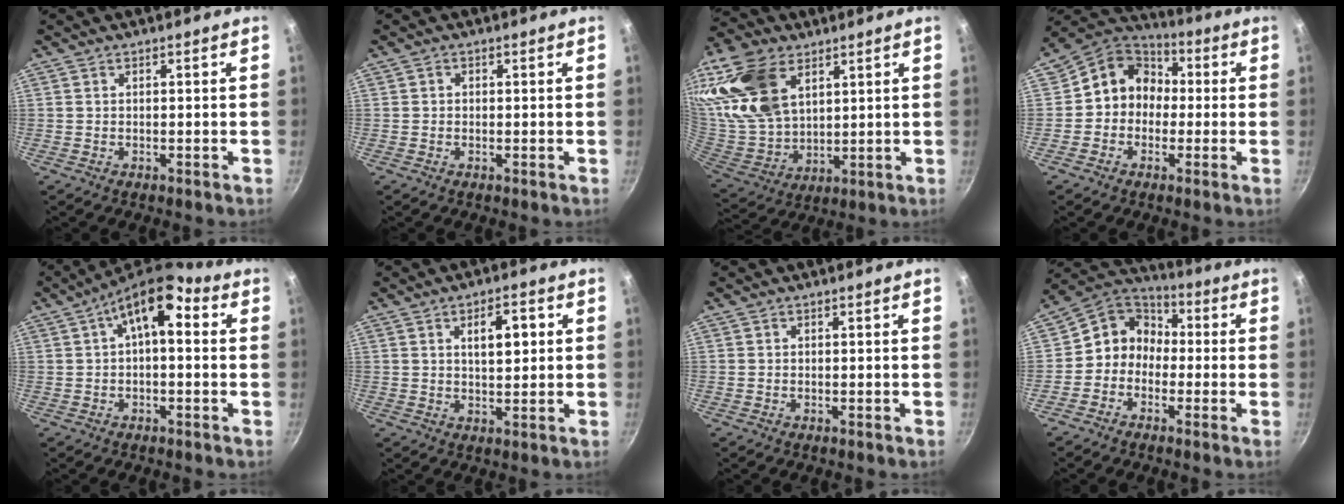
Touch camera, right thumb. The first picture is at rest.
{"total": 0.8, "force": [-0.1, 0.7, 0.1], "torque": [0.002, 0.003, -0.002]}
{"total": 21.4, "force": [9.5, 13.8, 13.4], "torque": [-0.271, -0.025, 0.193]}
{"total": 10.9, "force": [0.0, 10.0, 4.5], "torque": [-0.029, 0.037, -0.023]}
{"total": 10.3, "force": [2.7, 5.0, 8.6], "torque": [-0.120, 0.030, 0.032]}
{"total": 6.5, "force": [1.8, 3.1, 5.5], "torque": [-0.066, -0.003, 0.027]}
{"total": 0.0}
{"total": 9.0, "force": [-1.3, 8.0, 3.9], "torque": [-0.028, 0.042, -0.050]}